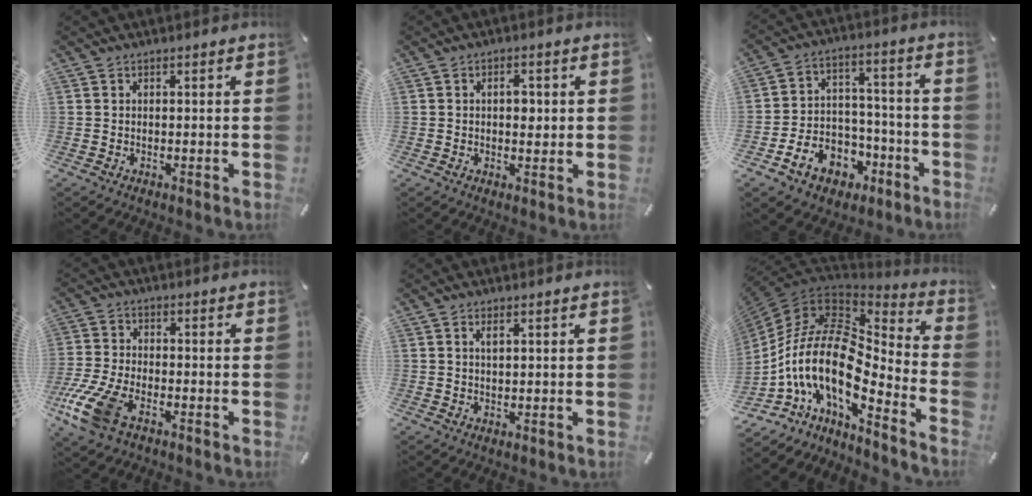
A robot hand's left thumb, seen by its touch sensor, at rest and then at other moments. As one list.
[{"total": 3.4, "force": [0.4, 2.1, 2.6], "torque": [-0.038, -0.001, 0.002]}, {"total": 11.5, "force": [-5.0, 9.4, 4.4], "torque": [-0.065, 0.037, -0.076]}, {"total": 10.8, "force": [-5.9, 5.5, 7.2], "torque": [-0.162, 0.016, -0.110]}, {"total": 1.9, "force": [0.7, 1.0, 1.5], "torque": [-0.024, 0.000, 0.010]}, {"total": 20.0, "force": [-3.0, 10.8, 16.6], "torque": [-0.364, -0.029, -0.060]}]